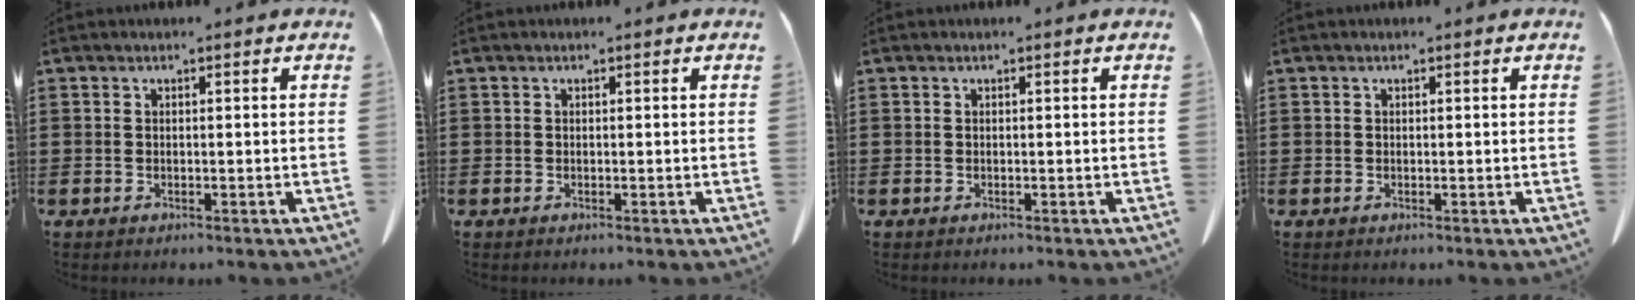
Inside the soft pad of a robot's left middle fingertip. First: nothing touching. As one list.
[{"total": 0.0}, {"total": 0.0}, {"total": 0.0}]